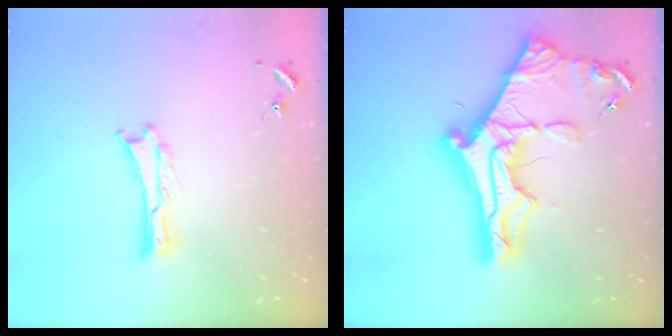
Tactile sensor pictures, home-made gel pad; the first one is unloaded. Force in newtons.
{"total": 12.4, "press": 12.3, "slide": 1.4}